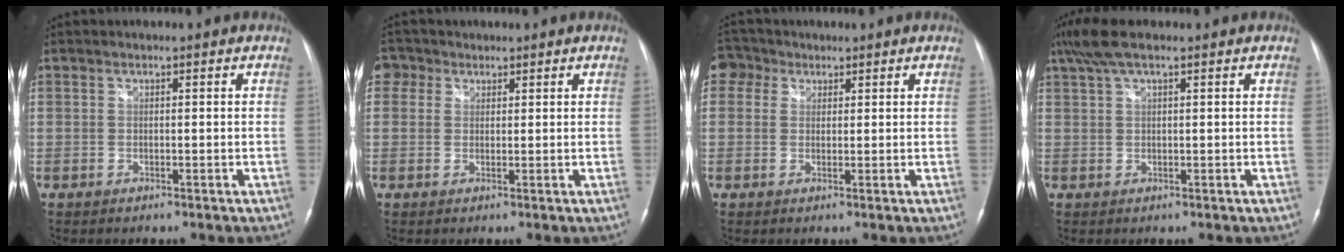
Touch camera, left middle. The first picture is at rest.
{"total": 3.2, "force": [1.7, 2.7, 0.5], "torque": [-0.010, 0.016, 0.028]}
{"total": 3.9, "force": [2.0, 3.3, 0.8], "torque": [-0.020, 0.019, 0.037]}
{"total": 5.4, "force": [3.7, 1.1, 3.8], "torque": [-0.085, 0.033, 0.072]}